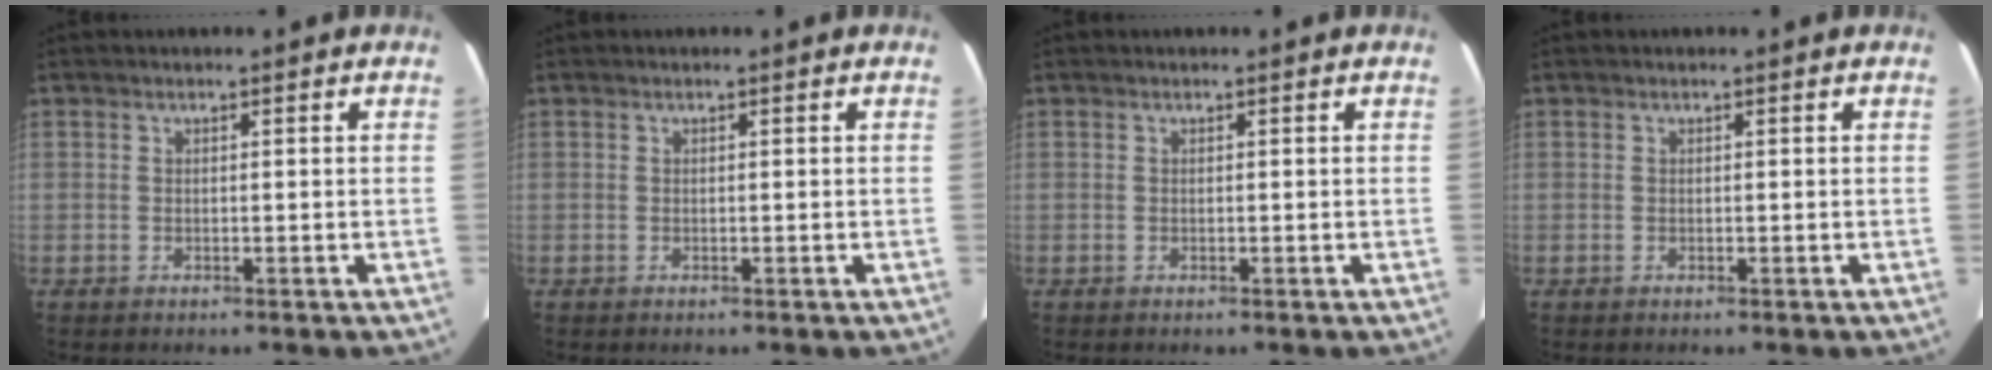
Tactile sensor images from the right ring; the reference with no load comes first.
{"total": 0.0}
{"total": 0.0}
{"total": 0.0}